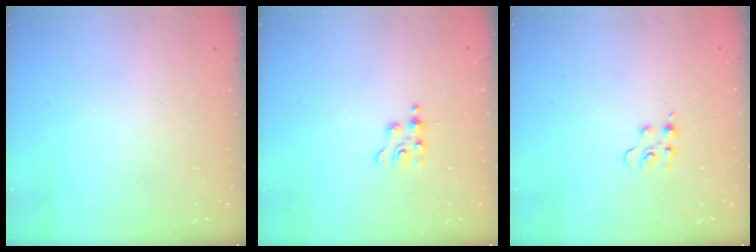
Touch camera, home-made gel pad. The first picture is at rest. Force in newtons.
{"total": 2.2, "press": 2.2, "slide": 0.4}
{"total": 3.9, "press": 3.9, "slide": 0.5}